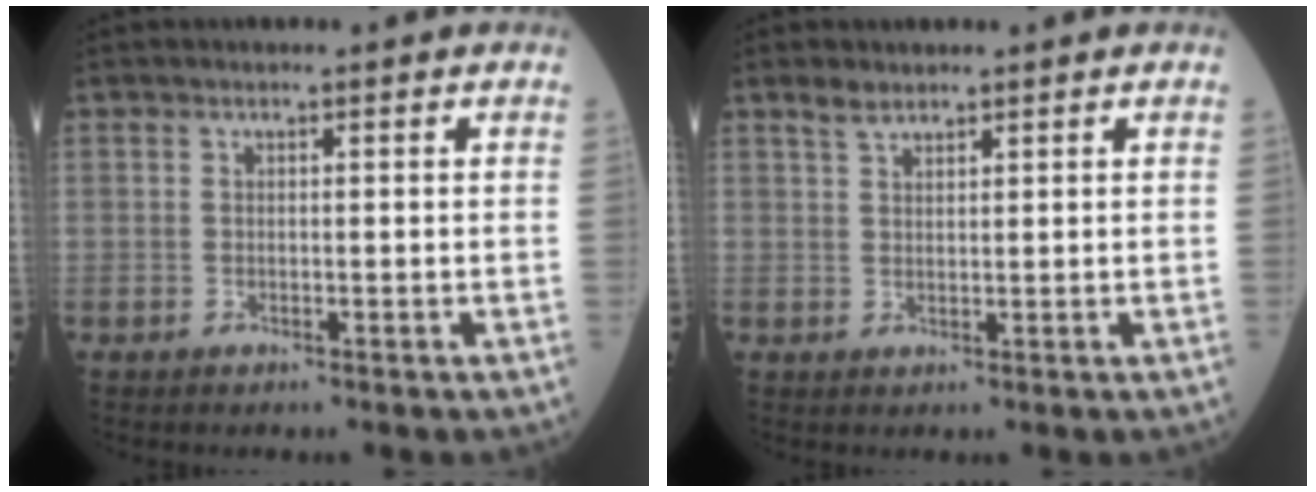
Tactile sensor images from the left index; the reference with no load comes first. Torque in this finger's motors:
{"motor_torque": [0.06, -0.05, -0.38, 0.00]}